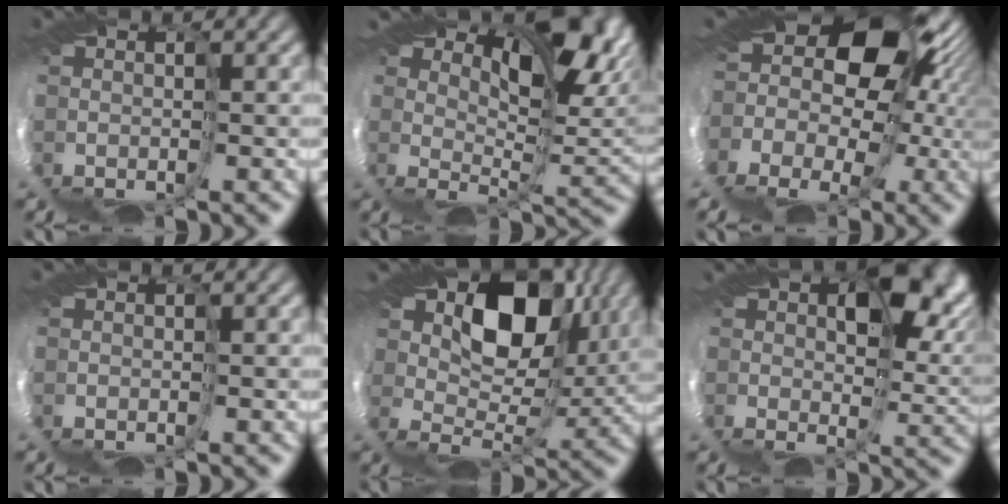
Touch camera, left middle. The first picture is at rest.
{"total": 10.0, "force": [7.2, 2.9, 6.2], "torque": [-0.107, -0.004, 0.130]}
{"total": 12.3, "force": [4.3, 7.6, 8.7], "torque": [-0.137, -0.011, 0.077]}
{"total": 0.0}
{"total": 9.4, "force": [7.6, 3.7, 4.3], "torque": [-0.074, -0.001, 0.135]}
{"total": 10.5, "force": [5.3, 4.6, 7.8], "torque": [-0.127, 0.001, 0.107]}